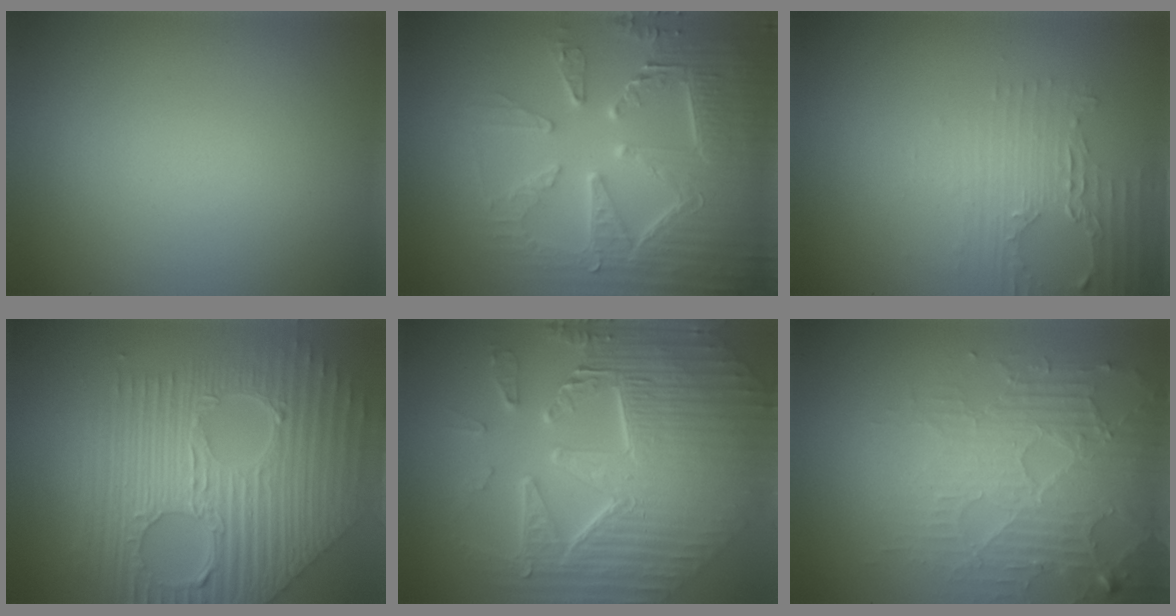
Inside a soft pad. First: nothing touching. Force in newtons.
{"total": 7.5, "press": 6.1, "slide": 4.3}
{"total": 2.4, "press": 2.3, "slide": 0.9}
{"total": 10.6, "press": 7.2, "slide": 7.8}
{"total": 11.1, "press": 7.7, "slide": 8.0}
{"total": 4.6, "press": 4.4, "slide": 1.4}